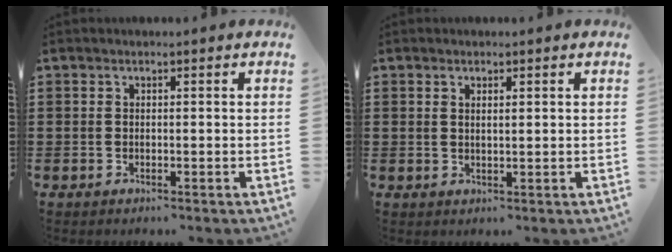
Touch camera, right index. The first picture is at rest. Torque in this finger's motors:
{"motor_torque": [-0.16, 0.28, -0.02, -0.01]}